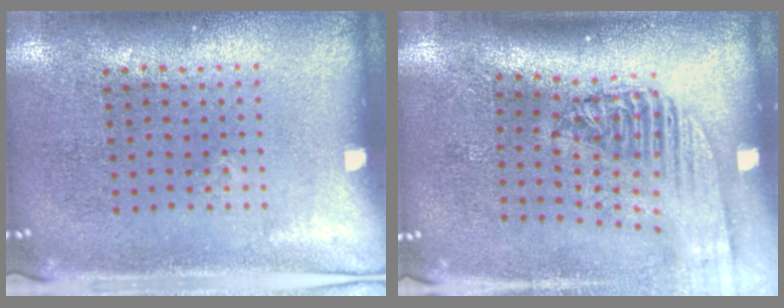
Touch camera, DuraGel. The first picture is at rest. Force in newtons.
{"total": 2.3, "press": 1.8, "slide": 1.5}